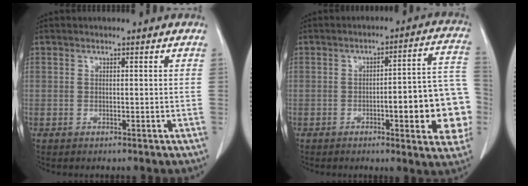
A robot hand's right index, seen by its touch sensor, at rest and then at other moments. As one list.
[{"total": 14.2, "force": [-3.1, 2.8, 13.6], "torque": [-0.131, 0.028, -0.035]}]